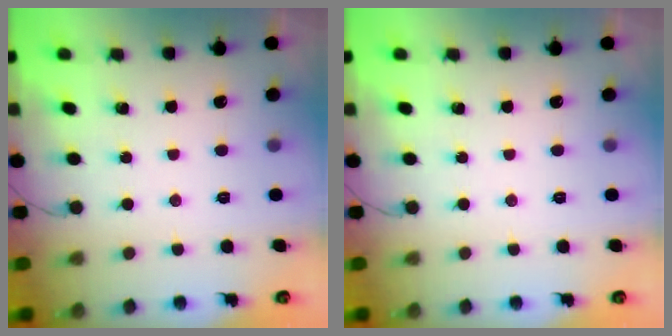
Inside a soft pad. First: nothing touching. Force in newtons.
{"total": 0.0}